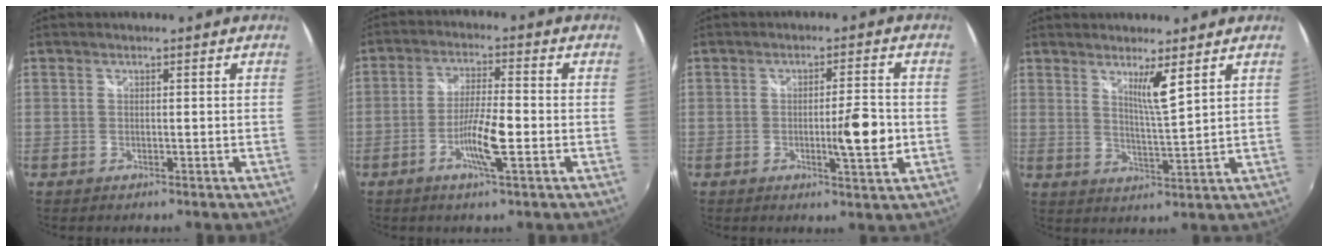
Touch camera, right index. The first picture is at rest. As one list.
[{"total": 7.2, "force": [-2.5, 0.3, 6.7], "torque": [-0.130, 0.000, -0.046]}, {"total": 6.4, "force": [-1.1, 0.6, 6.3], "torque": [-0.098, -0.003, -0.012]}, {"total": 4.9, "force": [3.1, -0.3, 3.8], "torque": [-0.063, -0.011, 0.047]}]